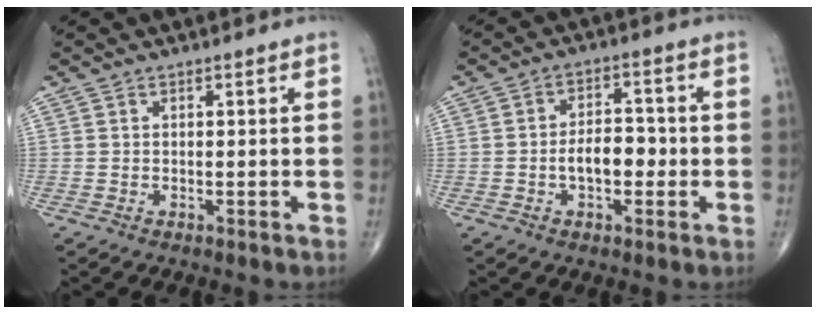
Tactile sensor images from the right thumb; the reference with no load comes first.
{"total": 6.5, "force": [-1.3, 3.7, 5.1], "torque": [-0.073, 0.023, -0.027]}